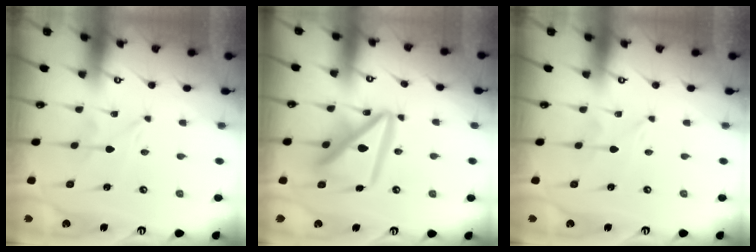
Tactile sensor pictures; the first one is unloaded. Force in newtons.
{"total": 16.0, "press": 15.9, "slide": 2.0}
{"total": 0.0}